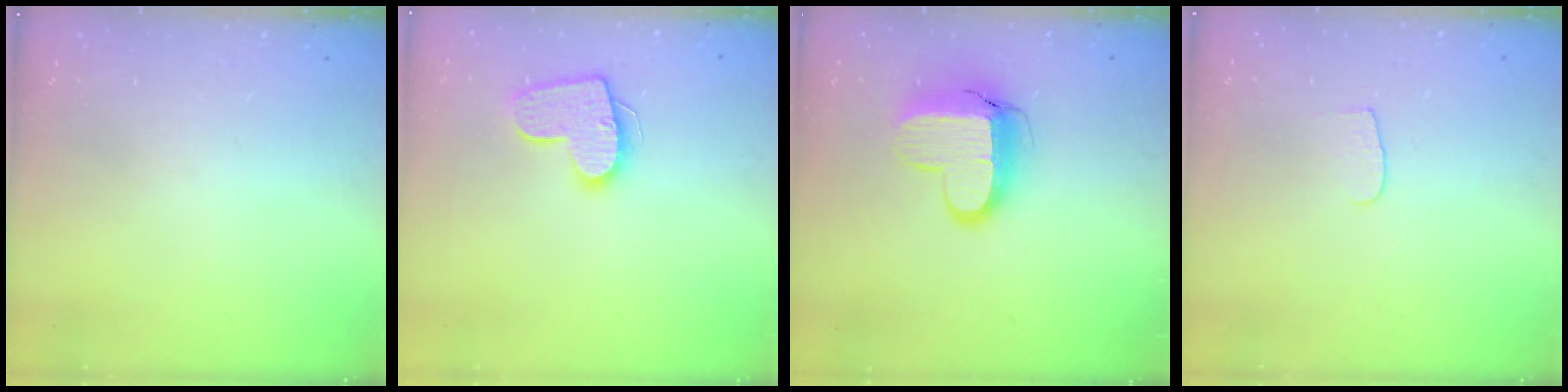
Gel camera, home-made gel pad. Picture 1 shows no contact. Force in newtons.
{"total": 13.9, "press": 13.8, "slide": 1.1}
{"total": 12.6, "press": 12.6, "slide": 1.0}
{"total": 4.2, "press": 4.2, "slide": 0.4}